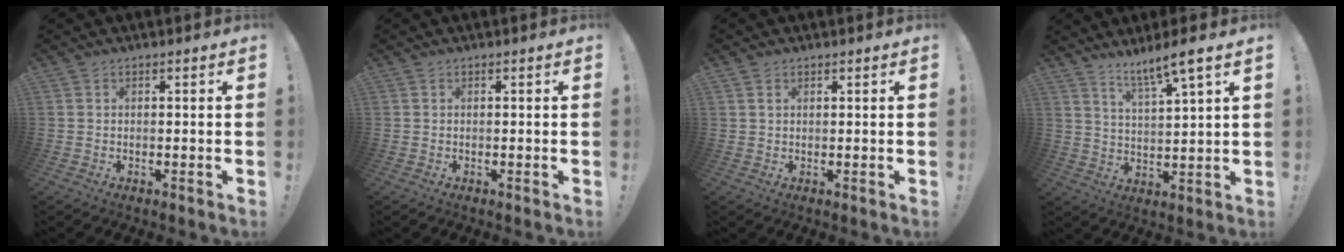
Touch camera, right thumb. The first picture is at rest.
{"total": 0.0}
{"total": 1.2, "force": [0.8, 0.7, 0.6], "torque": [-0.010, 0.001, 0.014]}
{"total": 7.7, "force": [6.2, -0.4, 4.5], "torque": [-0.074, -0.043, 0.101]}